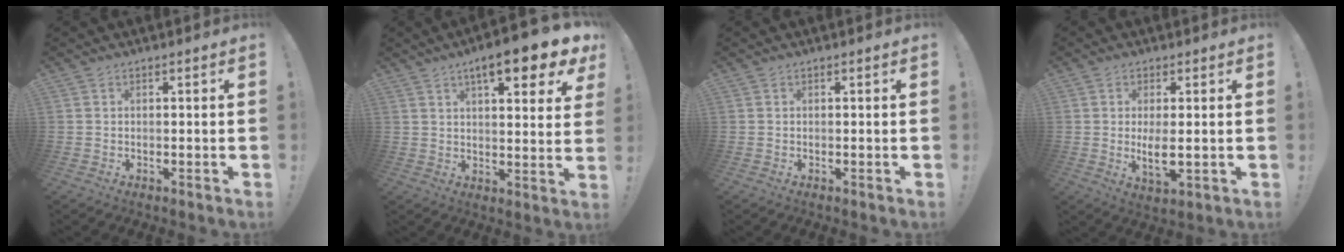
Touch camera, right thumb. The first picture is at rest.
{"total": 11.9, "force": [6.8, 2.7, 9.4], "torque": [-0.127, -0.039, 0.103]}
{"total": 0.0}
{"total": 6.2, "force": [0.3, 2.1, 5.9], "torque": [-0.100, -0.022, 0.004]}